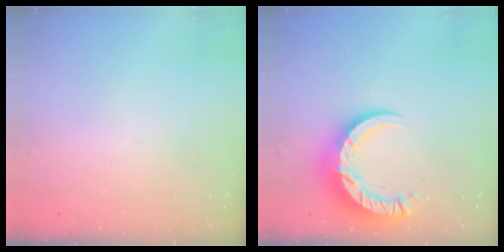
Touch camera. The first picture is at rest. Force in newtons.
{"total": 12.6, "press": 12.5, "slide": 1.3}